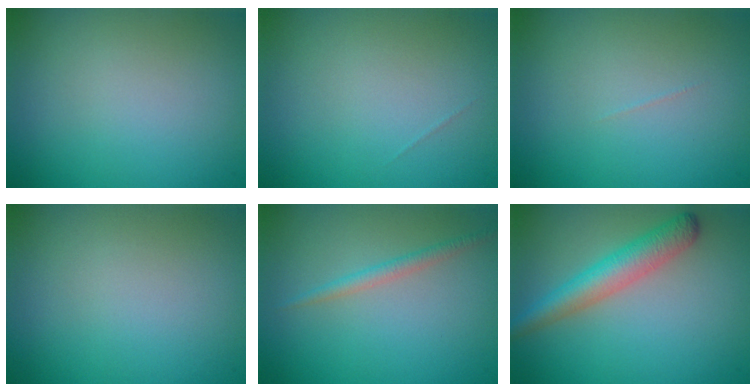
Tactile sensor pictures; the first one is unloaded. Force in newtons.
{"total": 0.0}
{"total": 0.0}
{"total": 0.0}
{"total": 1.3, "press": 1.3, "slide": 0.1}
{"total": 3.9, "press": 3.9, "slide": 0.2}